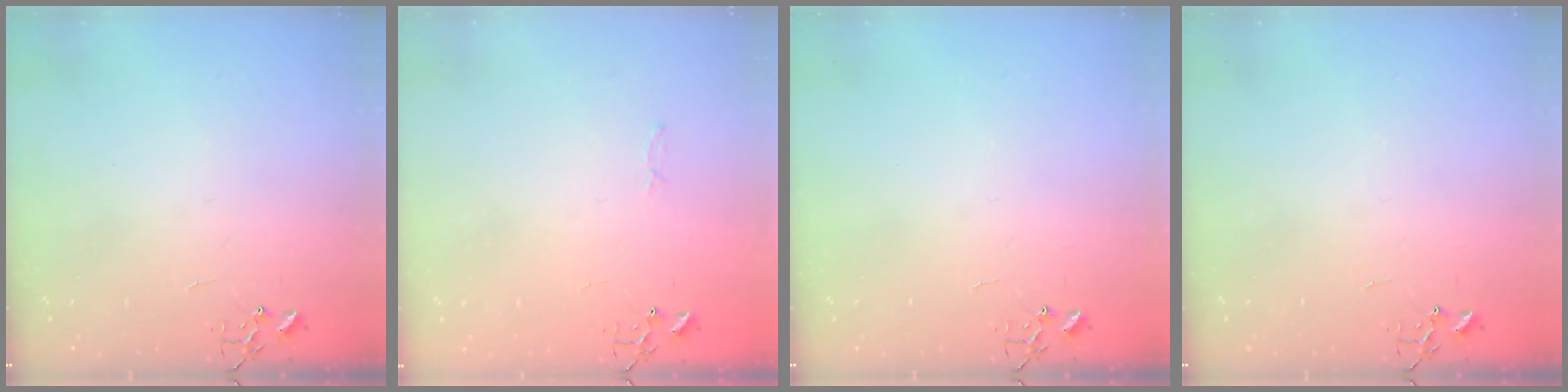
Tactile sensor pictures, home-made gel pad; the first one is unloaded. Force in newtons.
{"total": 2.8, "press": 2.8, "slide": 0.4}
{"total": 0.0}
{"total": 0.0}